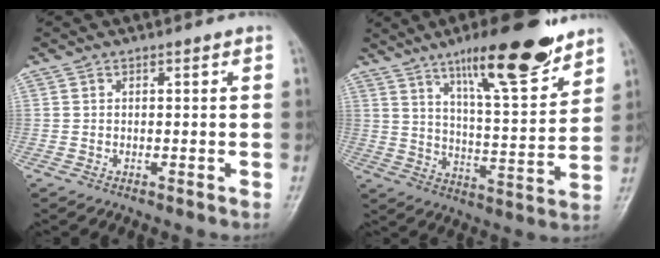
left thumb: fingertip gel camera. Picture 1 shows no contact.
{"total": 18.3, "force": [12.2, 4.2, 13.0], "torque": [-0.172, -0.068, 0.197]}